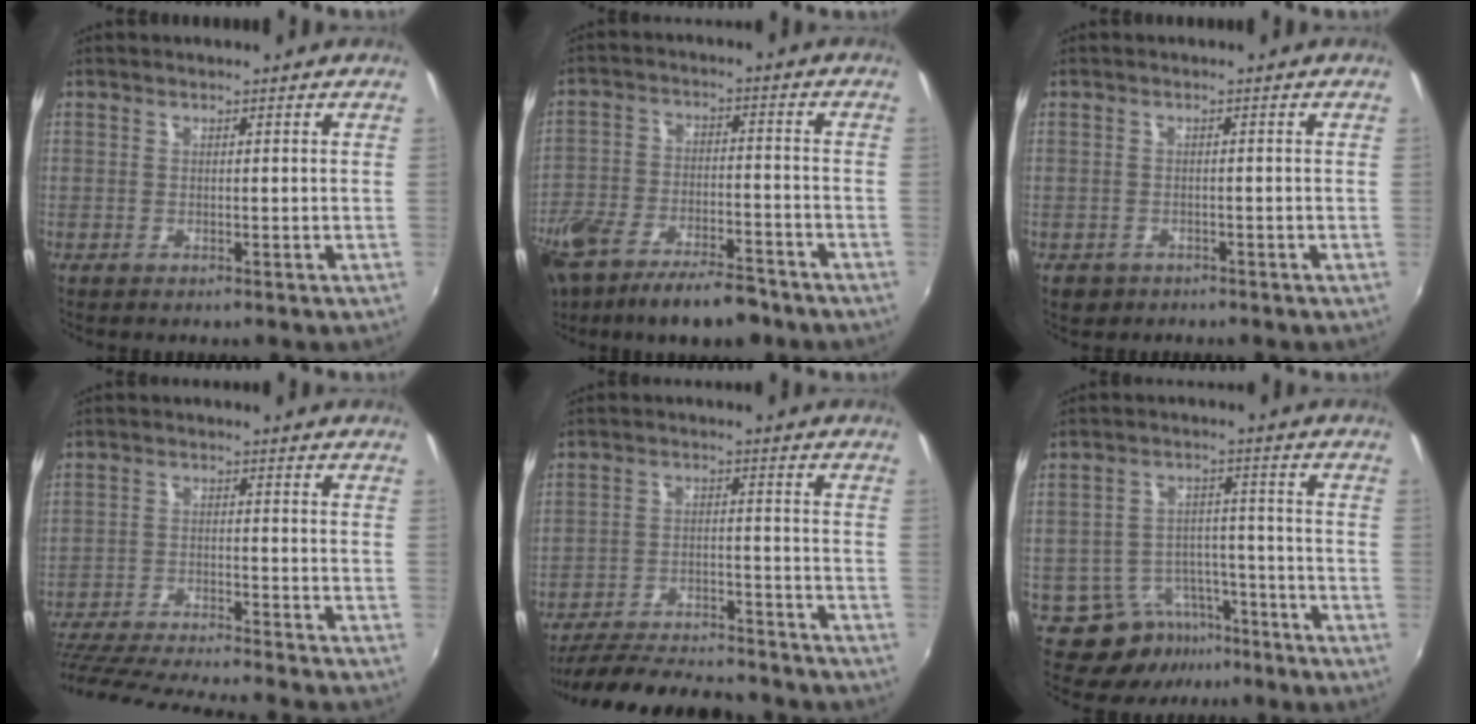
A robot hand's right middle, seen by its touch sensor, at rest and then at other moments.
{"total": 17.4, "force": [-12.7, 6.5, 9.9], "torque": [-0.228, -0.026, -0.214]}
{"total": 2.7, "force": [-1.6, 2.0, 0.8], "torque": [-0.023, -0.006, -0.022]}
{"total": 20.2, "force": [-17.8, 1.7, 9.3], "torque": [-0.187, -0.039, -0.280]}
{"total": 20.4, "force": [-18.2, 4.7, 8.0], "torque": [-0.163, -0.014, -0.258]}
{"total": 8.5, "force": [-6.1, 5.5, 2.1], "torque": [-0.043, 0.021, -0.080]}